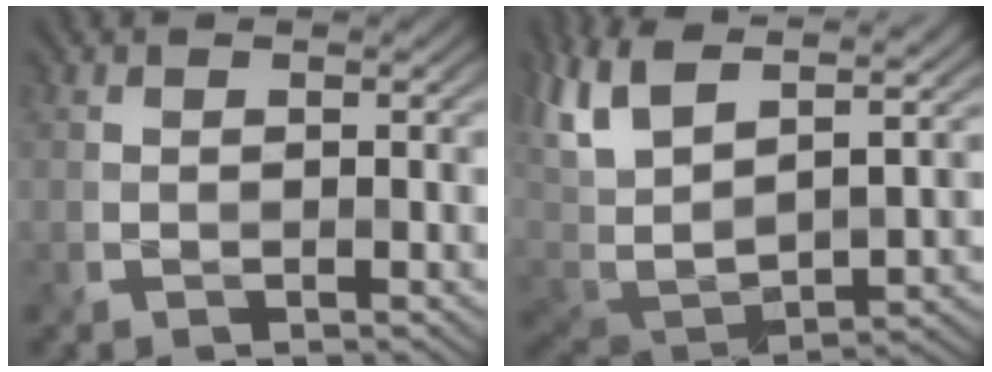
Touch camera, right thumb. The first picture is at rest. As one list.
[{"total": 13.2, "force": [6.5, 5.6, 10.0], "torque": [-0.261, 0.020, 0.118]}]